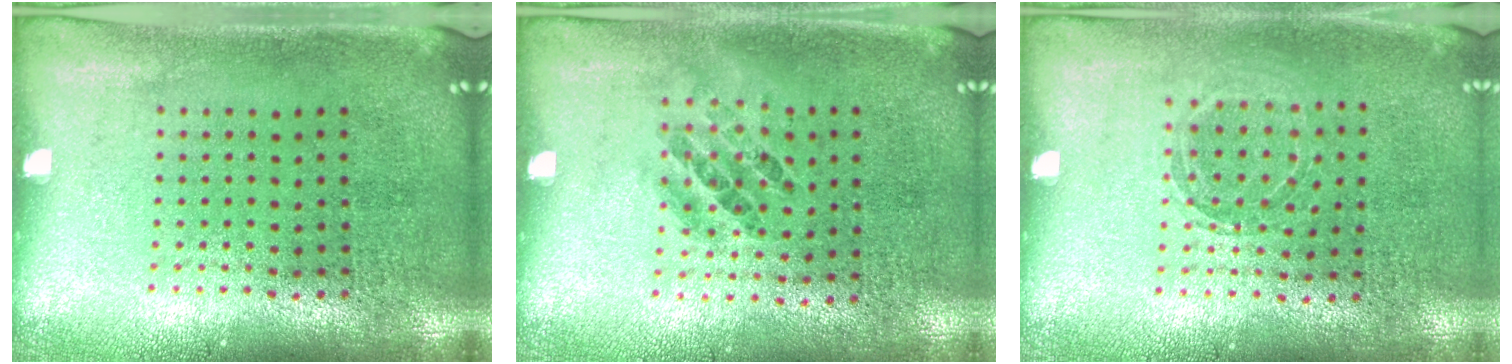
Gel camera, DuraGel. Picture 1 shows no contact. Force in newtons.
{"total": 0.9, "press": 0.6, "slide": 0.6}
{"total": 1.0, "press": 1.0, "slide": 0.2}